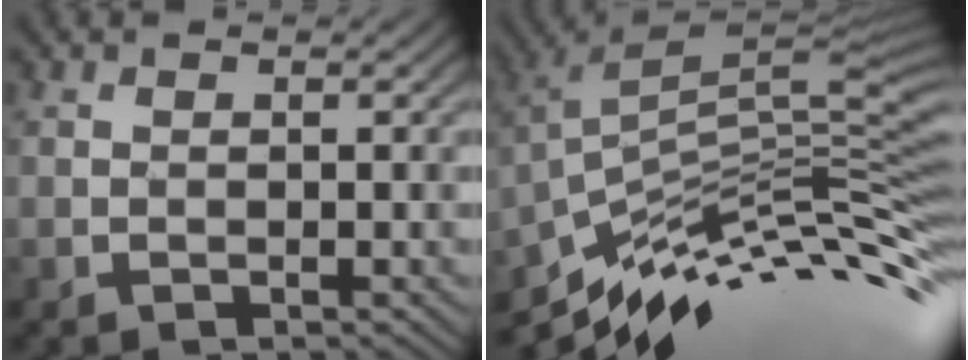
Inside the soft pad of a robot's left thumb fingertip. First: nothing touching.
{"total": 12.0, "force": [-5.2, 3.0, 10.4], "torque": [-0.205, 0.012, -0.087]}